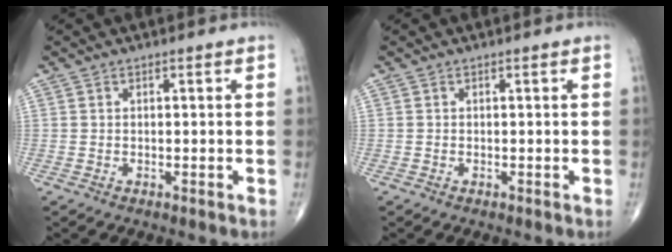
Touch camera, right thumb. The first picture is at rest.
{"total": 0.0}